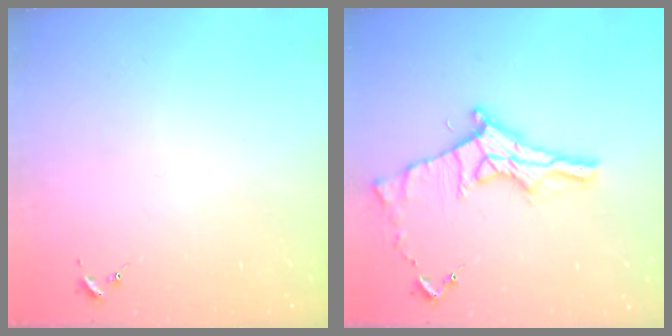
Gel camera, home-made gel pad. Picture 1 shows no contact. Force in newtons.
{"total": 13.4, "press": 13.4, "slide": 0.6}